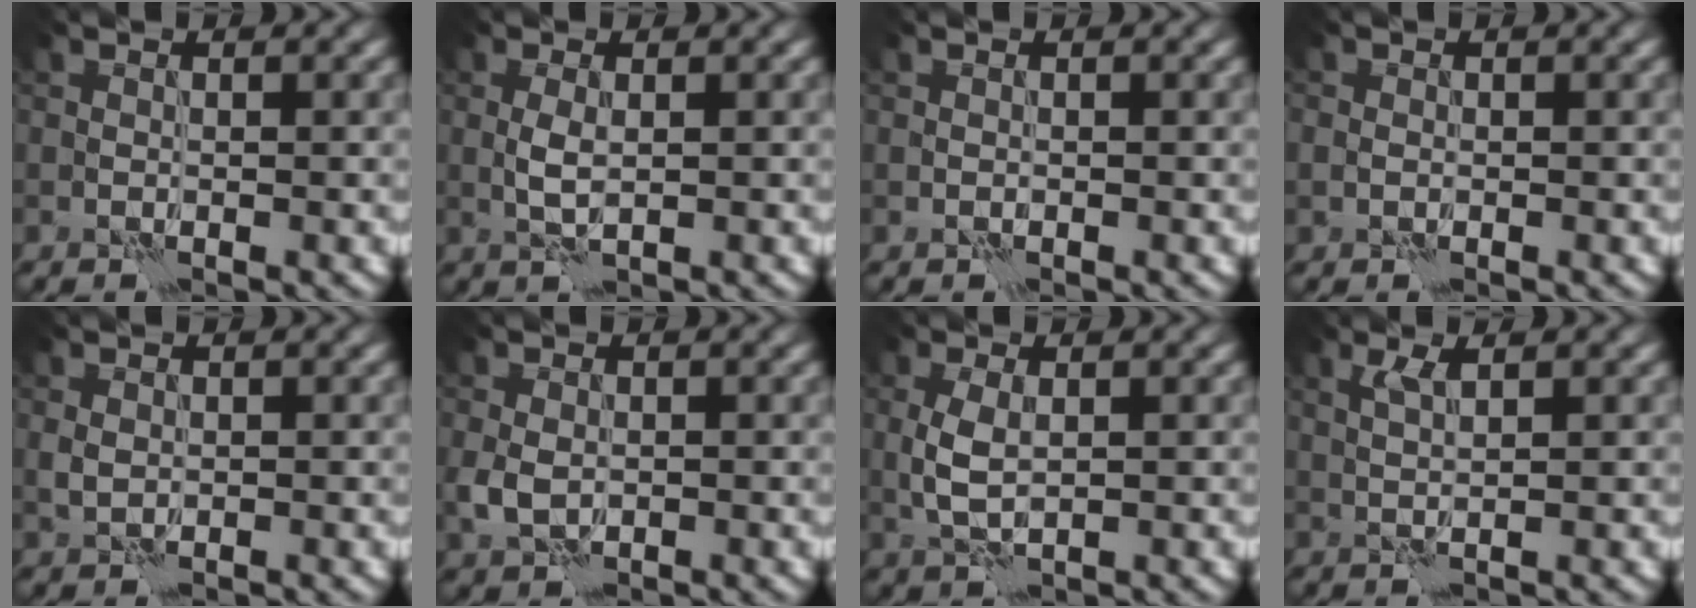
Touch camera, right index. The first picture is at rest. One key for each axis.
{"total": 1.7, "fx": 0.0, "fy": 0.6, "fz": 1.6, "tx": -0.039, "ty": 0.001, "tz": 0.000}
{"total": 0.0}
{"total": 0.7, "fx": -0.2, "fy": 0.6, "fz": 0.2, "tx": 0.000, "ty": -0.003, "tz": -0.007}
{"total": 1.1, "fx": 0.3, "fy": 0.9, "fz": 0.6, "tx": -0.014, "ty": -0.001, "tz": 0.006}
{"total": 2.5, "fx": -0.2, "fy": 1.9, "fz": 1.6, "tx": -0.038, "ty": -0.004, "tz": -0.006}
{"total": 2.9, "fx": 0.1, "fy": 1.5, "fz": 2.5, "tx": -0.061, "ty": 0.000, "tz": 0.005}
{"total": 1.6, "fx": 1.0, "fy": 0.1, "fz": 1.3, "tx": -0.032, "ty": 0.001, "tz": 0.017}